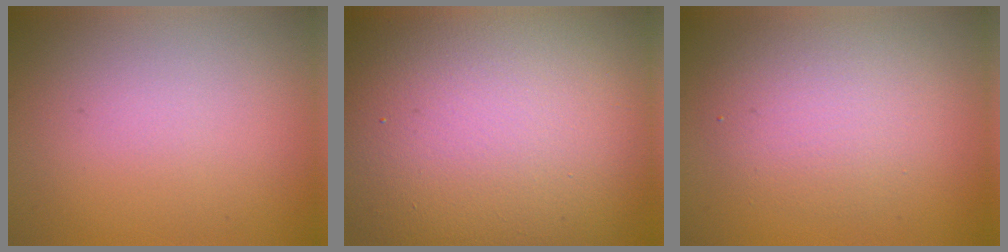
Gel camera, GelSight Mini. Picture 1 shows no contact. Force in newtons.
{"total": 19.6, "press": 19.5, "slide": 1.6}
{"total": 4.3, "press": 4.3, "slide": 0.1}